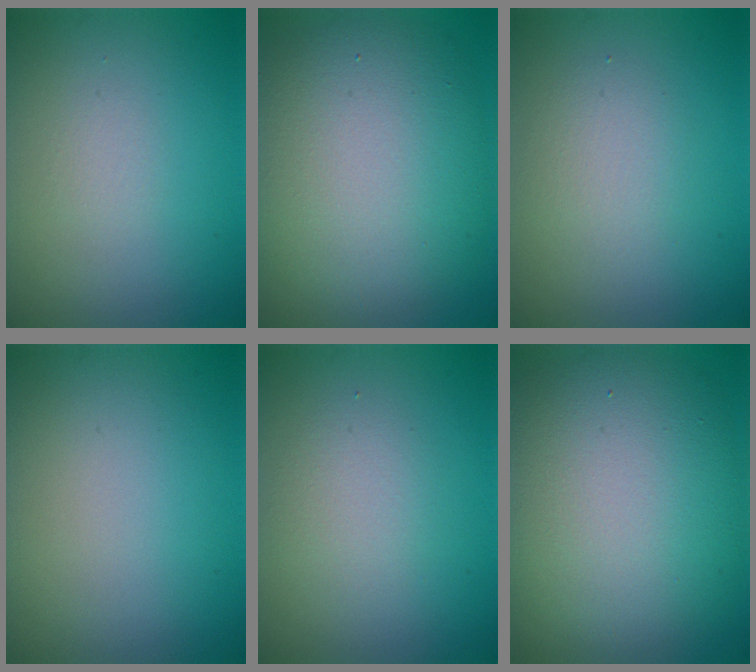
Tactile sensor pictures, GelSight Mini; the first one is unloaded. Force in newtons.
{"total": 11.7, "press": 11.6, "slide": 0.7}
{"total": 2.1, "press": 2.1, "slide": 0.0}
{"total": 0.0}
{"total": 2.0, "press": 2.0, "slide": 0.1}
{"total": 12.9, "press": 12.9, "slide": 0.8}